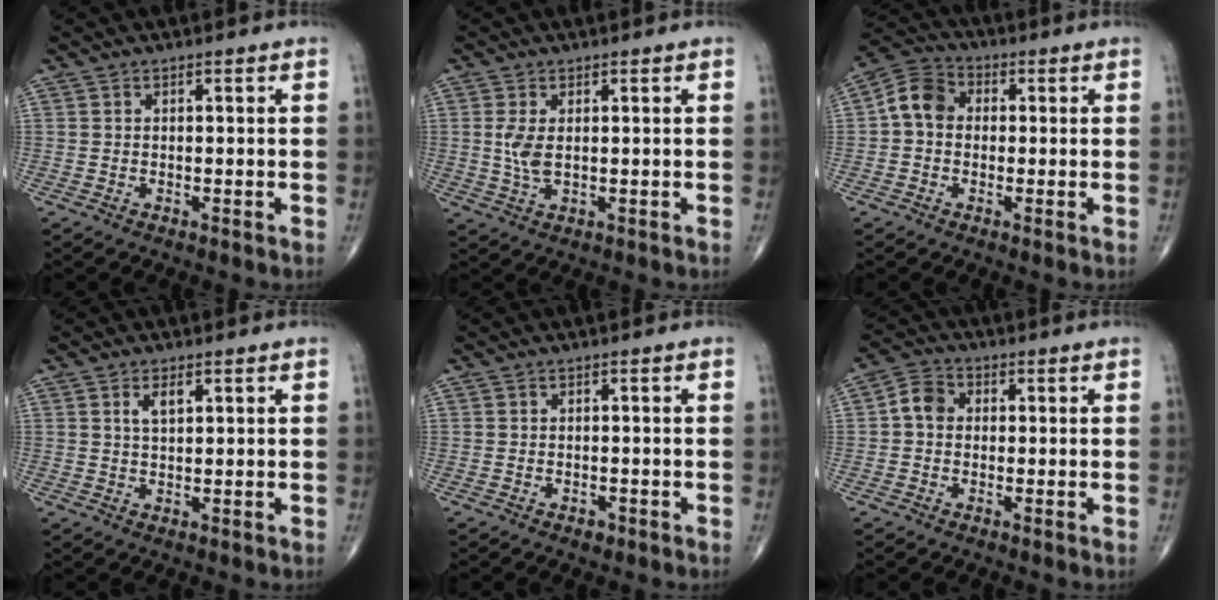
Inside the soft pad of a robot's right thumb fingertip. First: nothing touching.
{"total": 3.9, "force": [0.5, 1.8, 3.4], "torque": [-0.081, -0.006, 0.016]}
{"total": 7.1, "force": [0.1, 5.7, 4.2], "torque": [-0.067, 0.023, -0.011]}
{"total": 2.7, "force": [1.2, 1.2, 2.2], "torque": [-0.038, -0.003, 0.023]}
{"total": 1.0, "force": [-0.6, 0.6, 0.5], "torque": [-0.006, 0.001, -0.008]}
{"total": 4.6, "force": [0.0, 3.8, 2.6], "torque": [-0.038, 0.014, -0.009]}